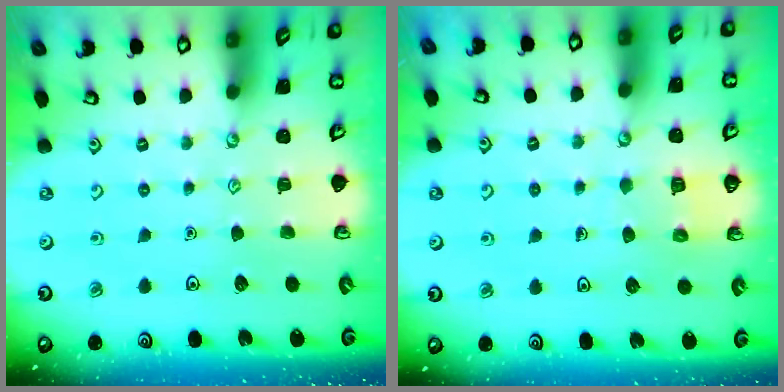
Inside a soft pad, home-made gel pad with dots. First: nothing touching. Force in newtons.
{"total": 5.9, "press": 5.9, "slide": 0.6}